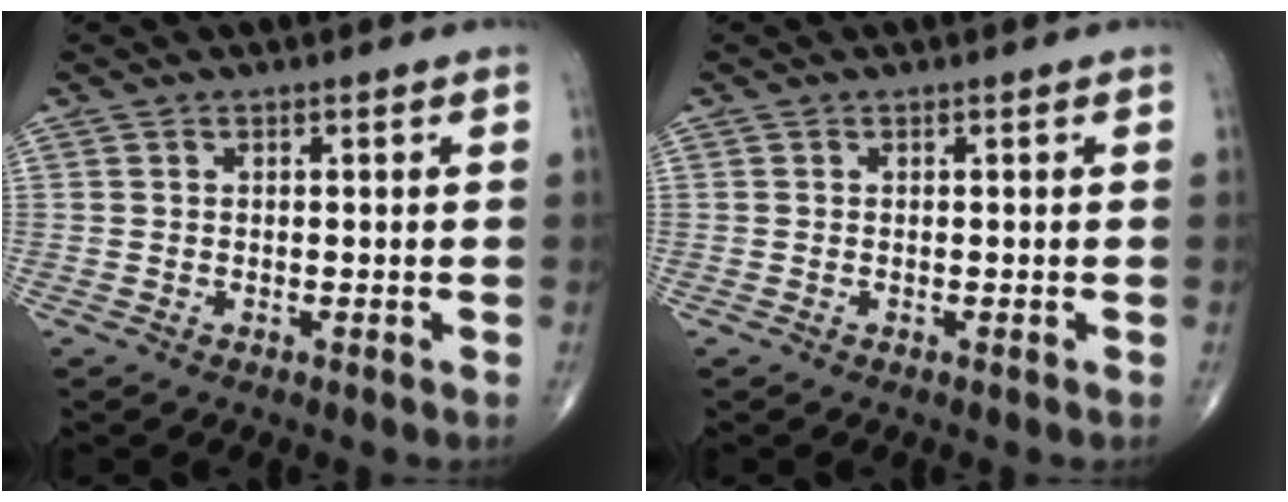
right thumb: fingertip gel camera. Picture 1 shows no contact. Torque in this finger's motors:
{"motor_torque": [-0.24, 0.08, 0.13, 0.05, -0.01]}